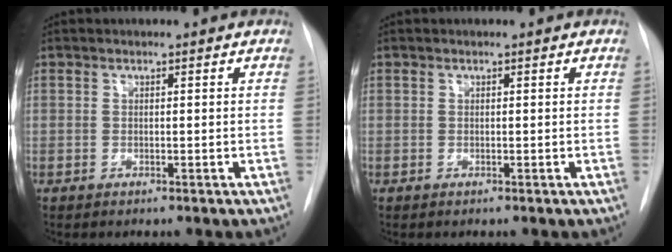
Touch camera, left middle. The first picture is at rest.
{"total": 0.0}